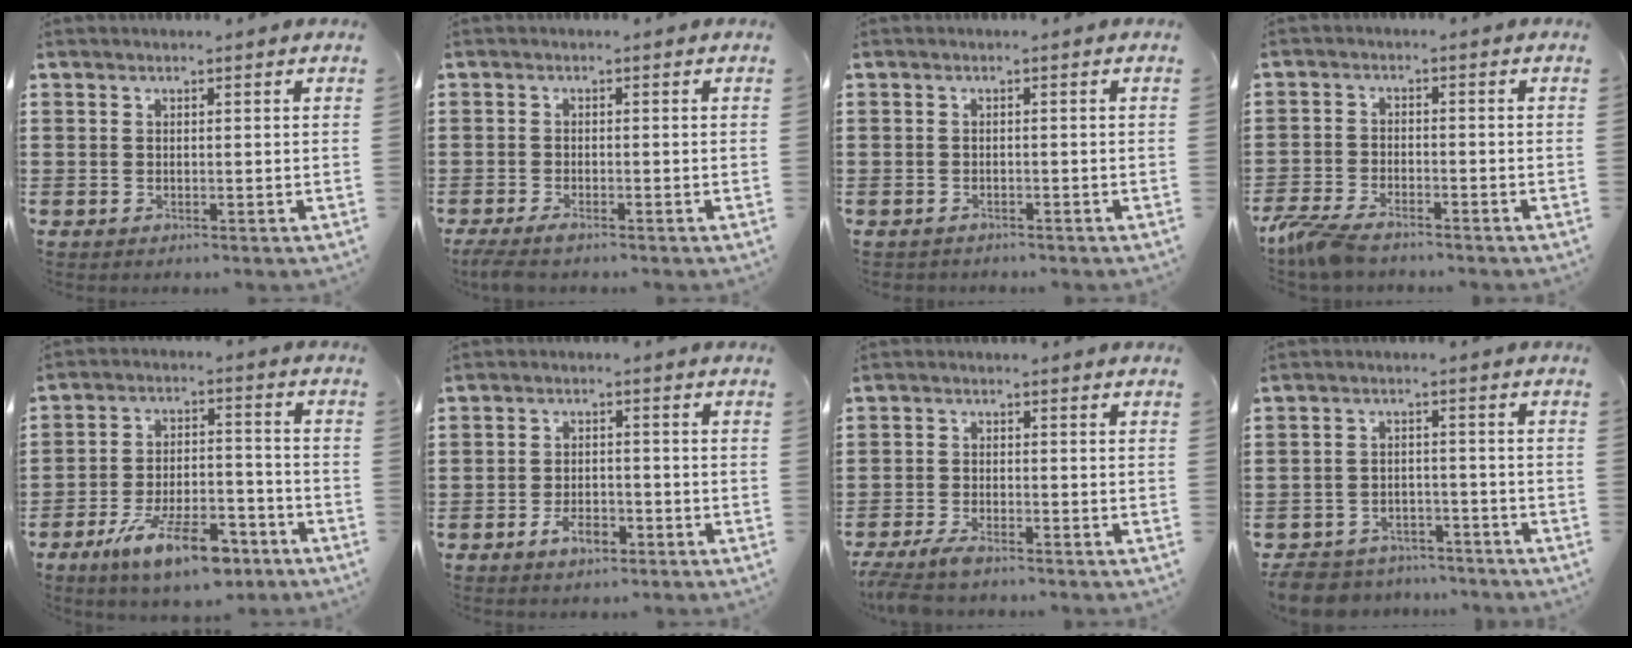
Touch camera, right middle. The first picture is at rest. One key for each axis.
{"total": 1.6, "fx": -1.2, "fy": 0.3, "fz": 1.0, "tx": -0.026, "ty": -0.003, "tz": -0.025}
{"total": 0.9, "fx": -0.9, "fy": 0.1, "fz": 0.0, "tx": -0.005, "ty": -0.002, "tz": -0.018}
{"total": 4.7, "fx": -4.0, "fy": 1.0, "fz": 2.2, "tx": -0.073, "ty": -0.010, "tz": -0.087}
{"total": 11.3, "fx": -8.0, "fy": 3.2, "fz": 7.4, "tx": -0.138, "ty": 0.020, "tz": -0.148}
{"total": 3.6, "fx": -2.3, "fy": 1.7, "fz": 2.2, "tx": -0.040, "ty": 0.001, "tz": -0.042}
{"total": 2.9, "fx": -2.5, "fy": 0.3, "fz": 1.5, "tx": -0.047, "ty": -0.006, "tz": -0.056}
{"total": 5.0, "fx": -4.9, "fy": 1.1, "fz": 0.4, "tx": -0.021, "ty": 0.006, "tz": -0.102}